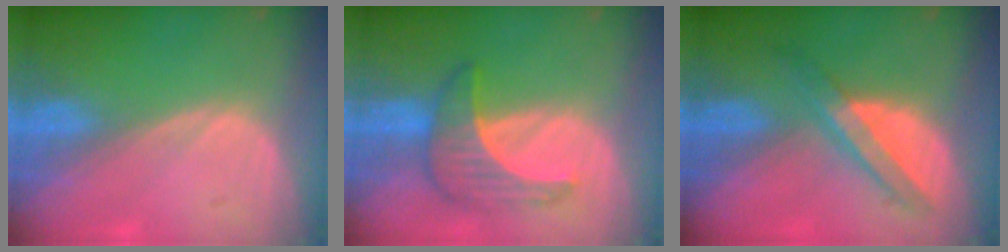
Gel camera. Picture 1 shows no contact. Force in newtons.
{"total": 6.5, "press": 6.4, "slide": 0.9}
{"total": 5.7, "press": 5.6, "slide": 1.3}